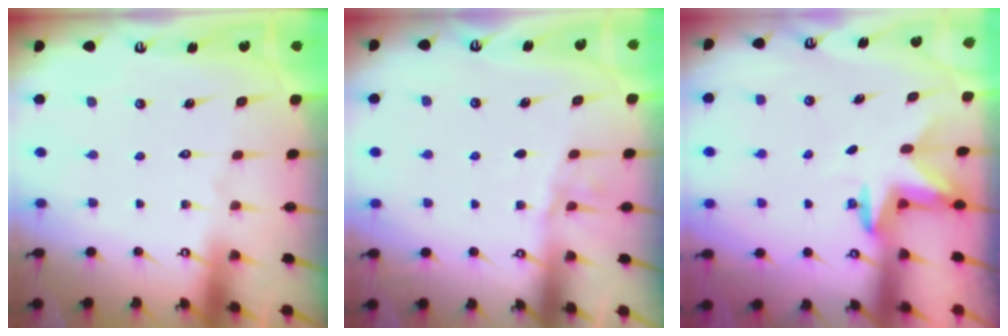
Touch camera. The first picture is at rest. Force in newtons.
{"total": 2.6, "press": 2.6, "slide": 0.4}
{"total": 2.9, "press": 2.9, "slide": 0.5}